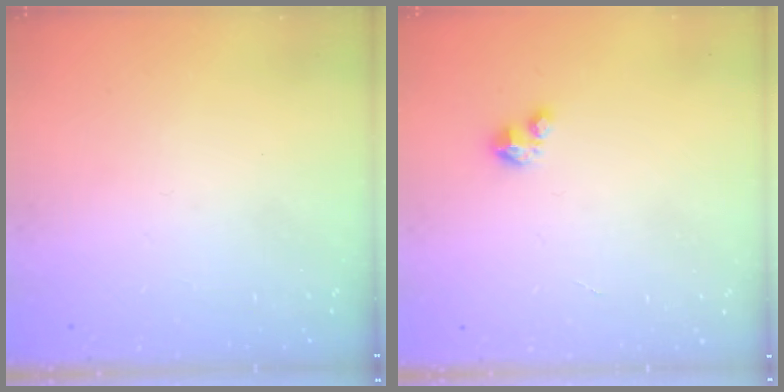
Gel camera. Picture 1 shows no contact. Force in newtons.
{"total": 1.9, "press": 1.9, "slide": 0.1}